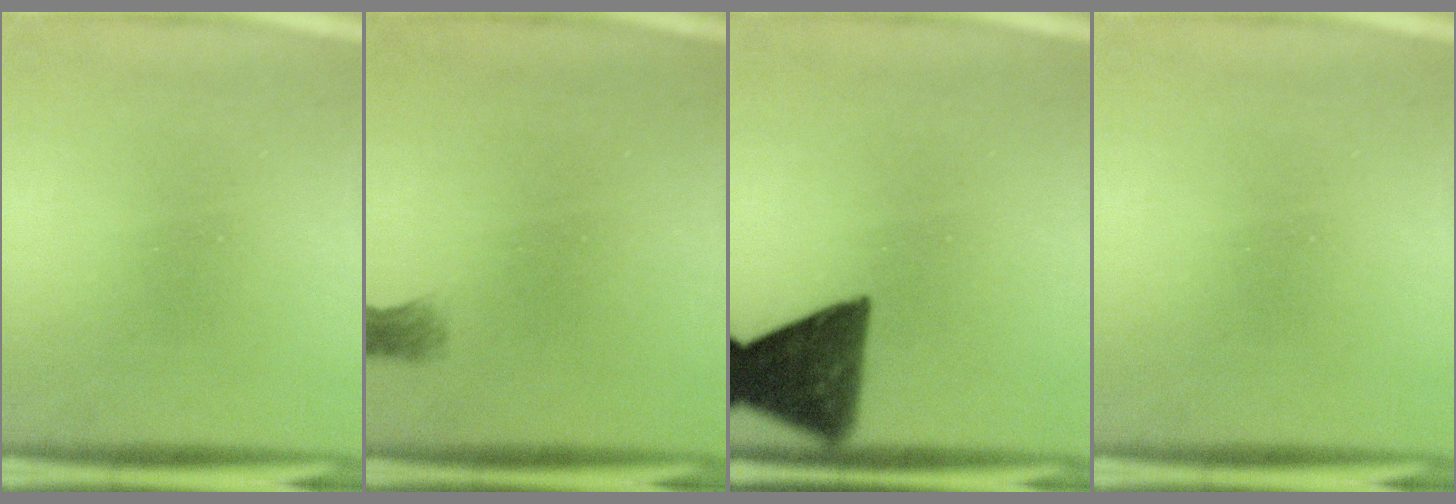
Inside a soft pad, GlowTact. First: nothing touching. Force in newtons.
{"total": 1.1}
{"total": 10.4}
{"total": 0.0}